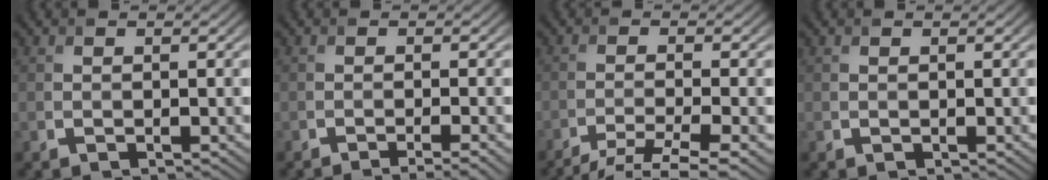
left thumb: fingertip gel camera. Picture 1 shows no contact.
{"total": 2.9, "force": [-1.8, 0.5, 2.3], "torque": [-0.027, 0.000, -0.037]}
{"total": 6.5, "force": [-4.6, 0.9, 4.4], "torque": [-0.074, -0.003, -0.081]}
{"total": 0.0}